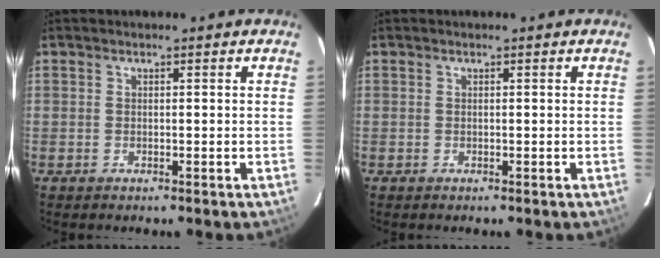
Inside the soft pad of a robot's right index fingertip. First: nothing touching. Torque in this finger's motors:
{"motor_torque": [-0.13, 0.07, 0.13, 0.00]}